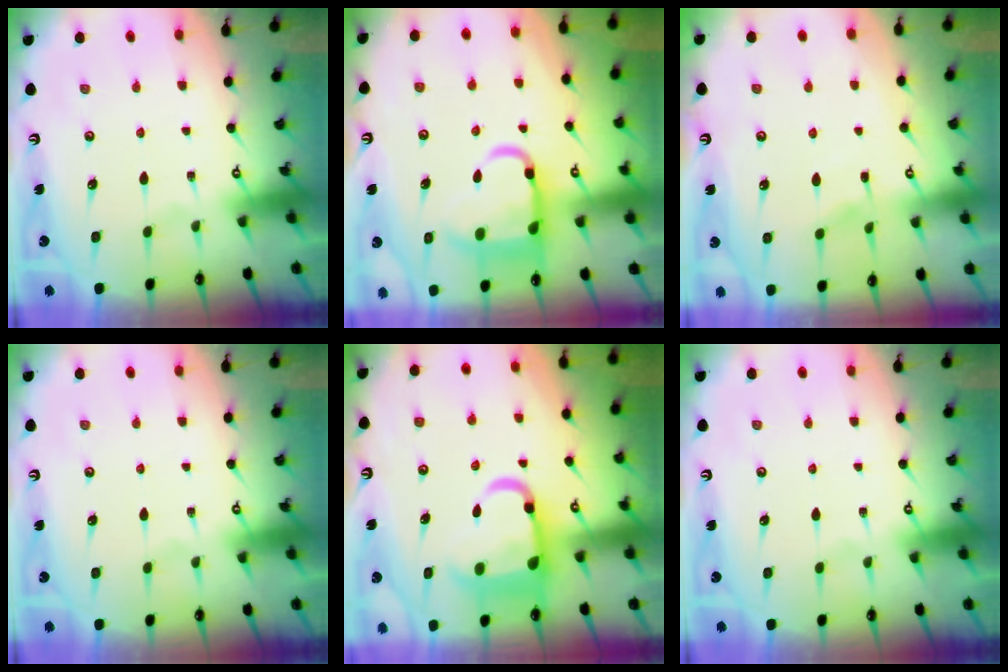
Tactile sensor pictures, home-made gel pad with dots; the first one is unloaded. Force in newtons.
{"total": 12.7, "press": 12.6, "slide": 1.6}
{"total": 3.0, "press": 3.0, "slide": 0.5}
{"total": 0.0}
{"total": 12.7, "press": 12.6, "slide": 1.6}
{"total": 0.0}